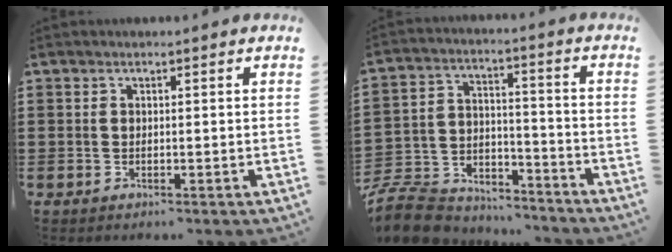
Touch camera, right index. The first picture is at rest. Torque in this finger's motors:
{"motor_torque": [-1.33, 0.81, -1.05, -0.21]}